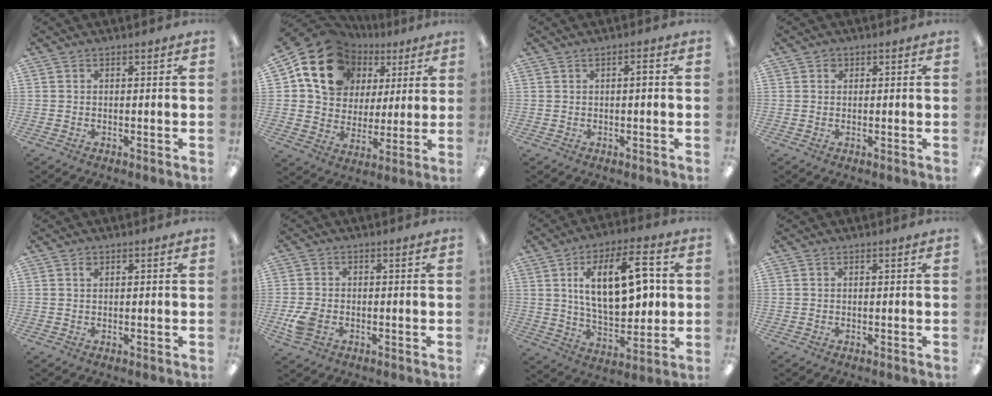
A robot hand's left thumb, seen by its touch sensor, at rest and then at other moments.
{"total": 18.3, "force": [8.3, 14.6, 7.2], "torque": [-0.130, -0.027, 0.164]}
{"total": 1.6, "force": [0.2, 0.7, 1.4], "torque": [-0.029, 0.007, 0.002]}
{"total": 1.3, "force": [0.3, 1.2, 0.4], "torque": [-0.002, 0.003, 0.002]}
{"total": 1.1, "force": [0.5, 0.8, 0.6], "torque": [-0.005, 0.001, 0.006]}
{"total": 5.6, "force": [-2.0, 3.9, 3.5], "torque": [-0.080, 0.006, -0.038]}
{"total": 19.0, "force": [4.7, 9.3, 15.9], "torque": [-0.247, 0.001, 0.076]}
{"total": 0.0}